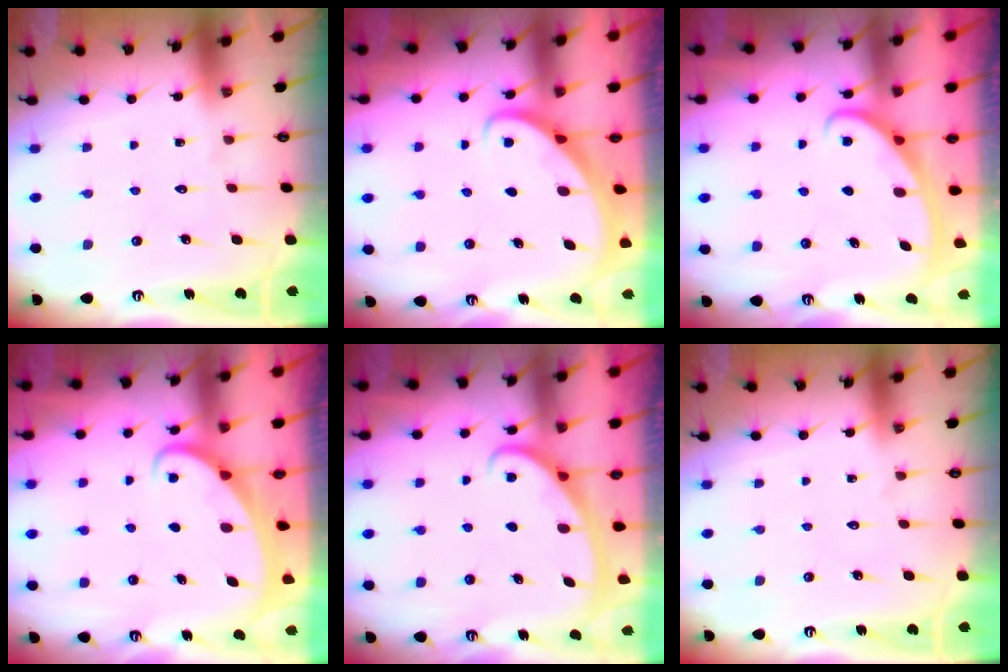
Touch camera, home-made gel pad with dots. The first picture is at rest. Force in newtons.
{"total": 2.7, "press": 2.7, "slide": 0.2}
{"total": 3.0, "press": 3.0, "slide": 0.4}
{"total": 2.0, "press": 2.0, "slide": 0.2}
{"total": 2.8, "press": 2.8, "slide": 0.4}
{"total": 0.0}